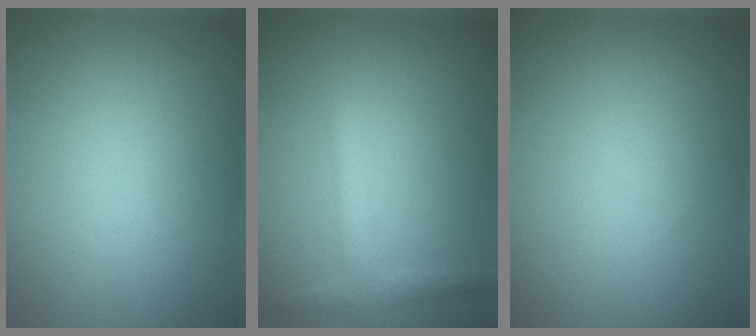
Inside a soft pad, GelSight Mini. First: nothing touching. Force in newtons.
{"total": 2.3, "press": 2.3, "slide": 0.2}
{"total": 0.0}